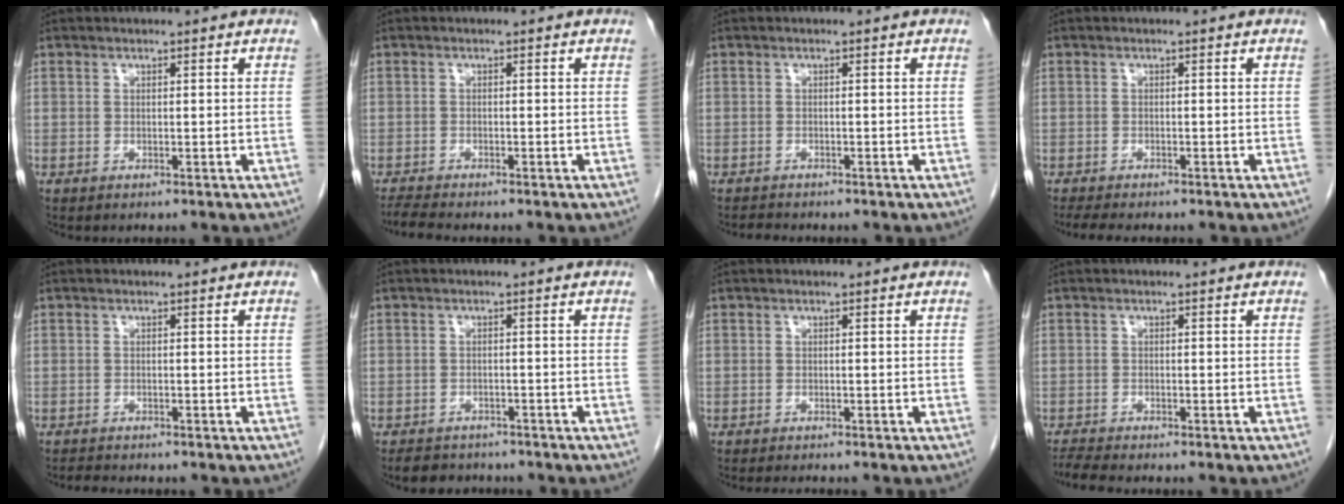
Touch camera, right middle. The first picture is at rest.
{"total": 2.6, "force": [-2.4, -0.3, 0.8], "torque": [-0.021, -0.012, -0.046]}
{"total": 1.5, "force": [-1.4, 0.3, 0.2], "torque": [-0.010, -0.005, -0.021]}
{"total": 4.8, "force": [-4.1, 0.9, 2.4], "torque": [-0.034, -0.011, -0.060]}
{"total": 1.7, "force": [-1.7, 0.4, 0.4], "torque": [-0.012, -0.006, -0.024]}
{"total": 5.4, "force": [-4.7, 2.3, 1.1], "torque": [-0.017, -0.002, -0.066]}
{"total": 2.0, "force": [-1.8, 0.1, 0.8], "torque": [-0.012, -0.004, -0.024]}
{"total": 3.0, "force": [-2.8, -0.3, 0.9], "torque": [-0.021, -0.014, -0.052]}